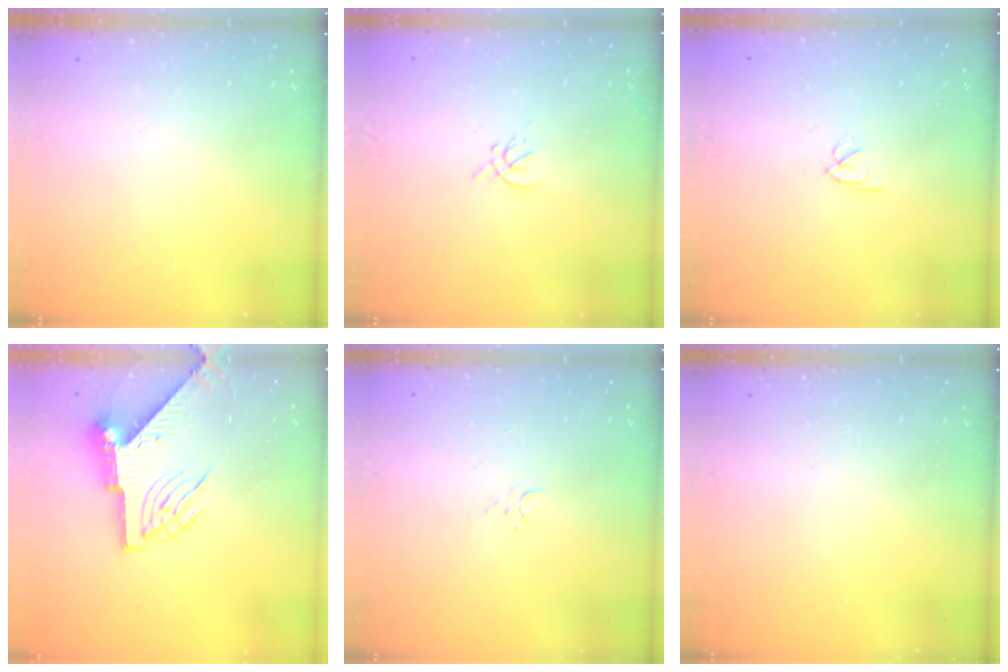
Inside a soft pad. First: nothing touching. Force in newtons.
{"total": 1.7, "press": 1.7, "slide": 0.5}
{"total": 1.8, "press": 1.7, "slide": 0.5}
{"total": 7.8, "press": 7.7, "slide": 1.3}
{"total": 3.7, "press": 3.7, "slide": 0.1}
{"total": 0.0}